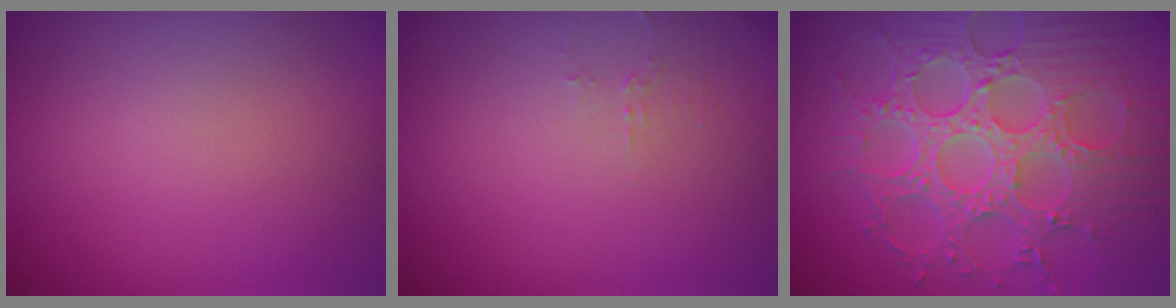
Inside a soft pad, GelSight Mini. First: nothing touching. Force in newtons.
{"total": 1.2, "press": 1.2, "slide": 0.4}
{"total": 8.7, "press": 6.6, "slide": 5.8}